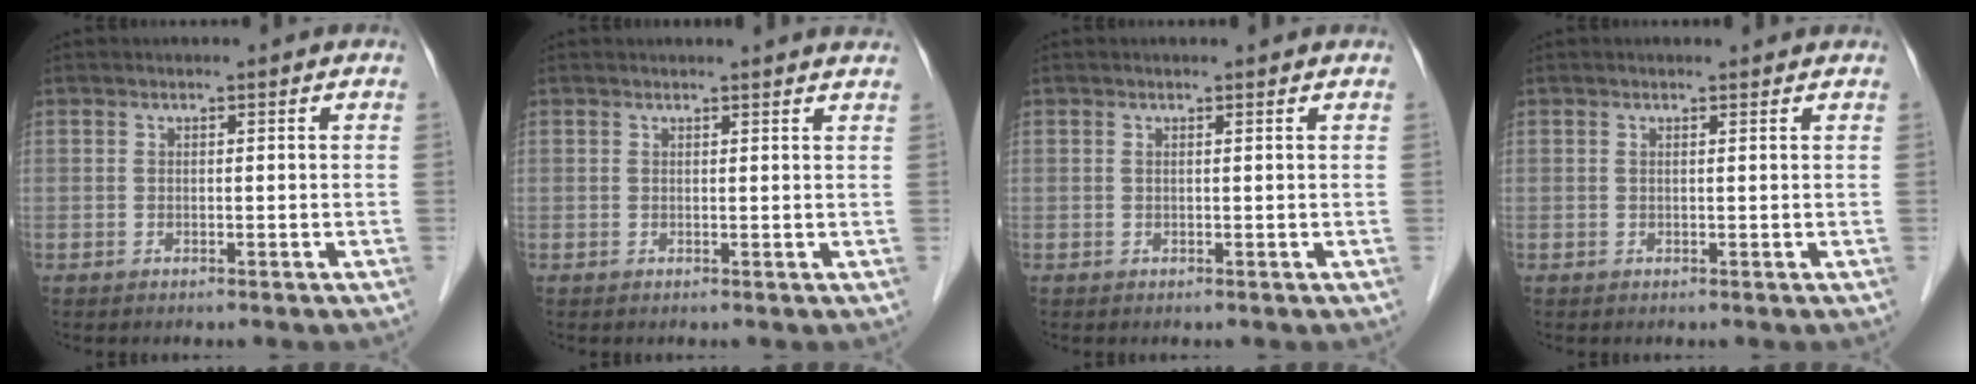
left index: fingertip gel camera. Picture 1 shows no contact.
{"total": 4.1, "force": [3.9, -0.3, 1.1], "torque": [-0.017, 0.002, 0.030]}
{"total": 0.8, "force": [0.8, -0.1, 0.3], "torque": [-0.015, 0.002, 0.009]}
{"total": 1.4, "force": [1.3, 0.0, 0.4], "torque": [-0.015, 0.003, 0.013]}